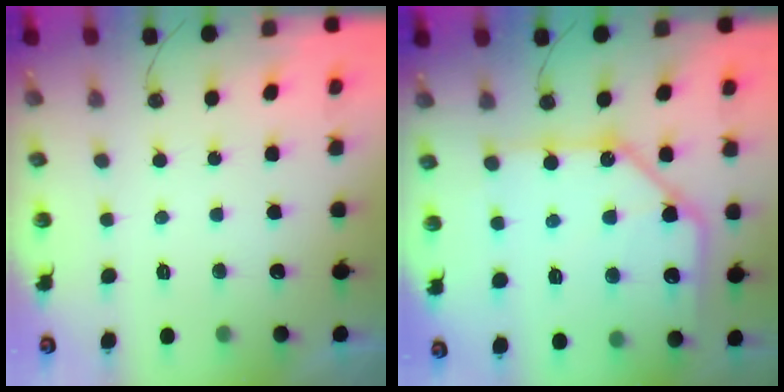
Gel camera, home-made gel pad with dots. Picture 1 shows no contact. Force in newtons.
{"total": 15.8, "press": 15.7, "slide": 1.8}